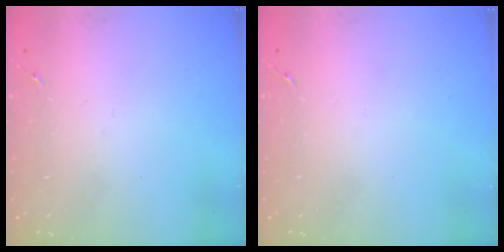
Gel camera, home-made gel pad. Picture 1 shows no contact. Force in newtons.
{"total": 0.0}